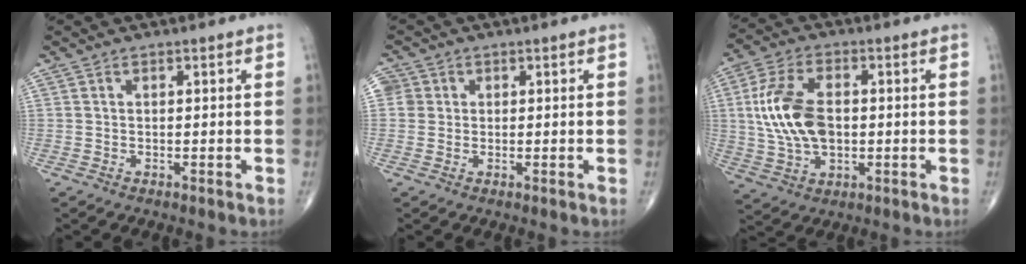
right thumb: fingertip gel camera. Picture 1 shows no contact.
{"total": 3.0, "force": [0.4, 2.9, 0.5], "torque": [0.011, 0.006, 0.006]}
{"total": 13.4, "force": [0.6, 7.9, 10.8], "torque": [-0.211, 0.008, 0.014]}